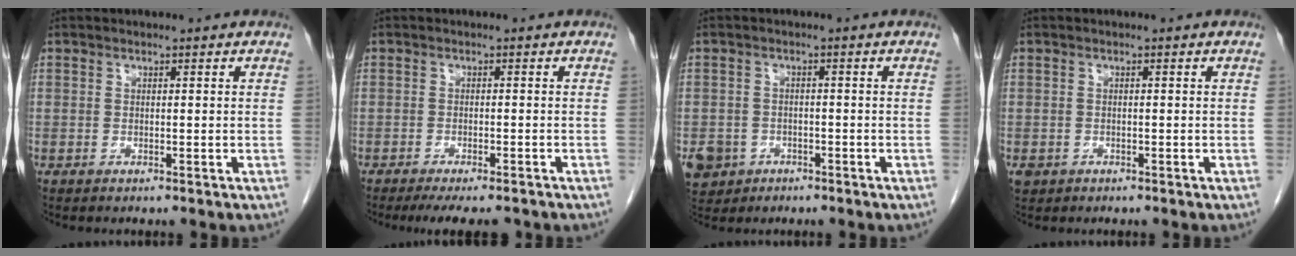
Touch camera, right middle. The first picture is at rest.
{"total": 8.0, "force": [-6.8, 1.7, 3.8], "torque": [-0.048, -0.012, -0.094]}
{"total": 7.3, "force": [-3.6, 6.1, 1.6], "torque": [-0.047, 0.003, -0.053]}
{"total": 1.7, "force": [-0.8, 1.4, 0.4], "torque": [-0.011, 0.003, -0.008]}